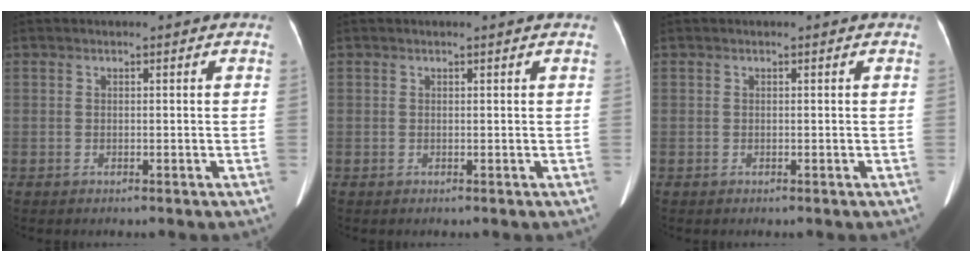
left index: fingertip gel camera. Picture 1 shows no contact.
{"total": 0.8, "force": [0.8, -0.1, 0.2], "torque": [-0.010, 0.005, 0.014]}
{"total": 0.0}